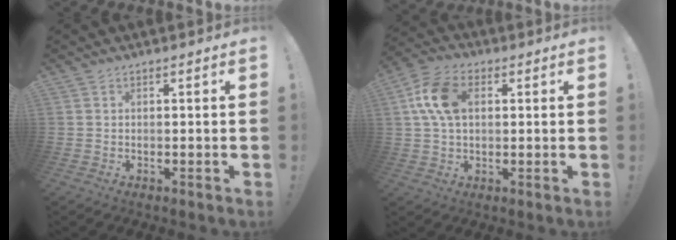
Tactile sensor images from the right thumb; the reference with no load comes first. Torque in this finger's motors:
{"motor_torque": [-0.23, 0.59, 0.07, -0.02, 0.33]}